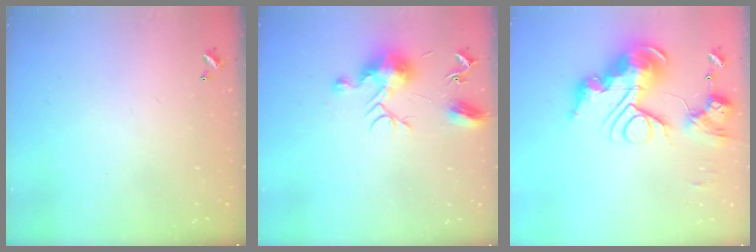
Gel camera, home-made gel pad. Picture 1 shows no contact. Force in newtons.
{"total": 12.0, "press": 12.0, "slide": 0.5}
{"total": 0.7, "press": 0.7, "slide": 0.0}